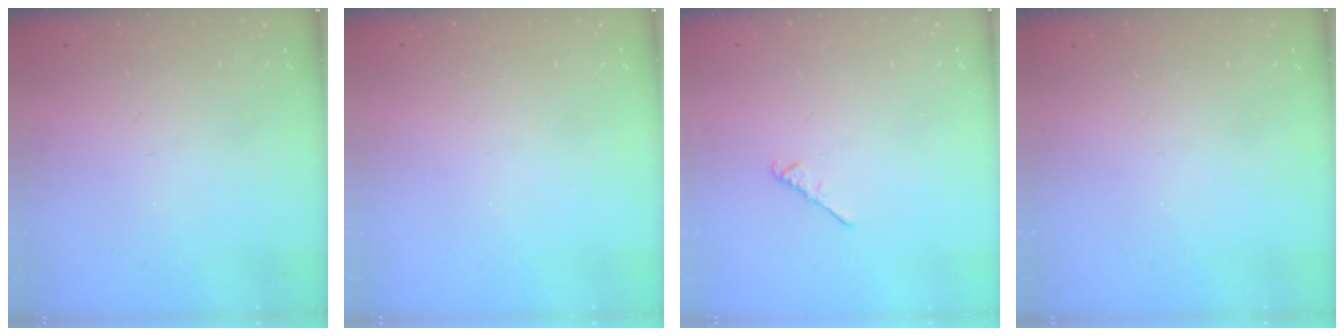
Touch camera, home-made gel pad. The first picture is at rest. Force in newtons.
{"total": 0.0}
{"total": 2.6, "press": 2.6, "slide": 0.6}
{"total": 0.0}